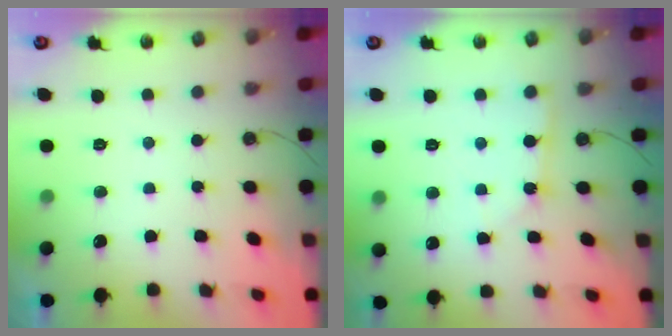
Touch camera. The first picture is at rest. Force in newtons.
{"total": 2.9, "press": 2.9, "slide": 0.1}